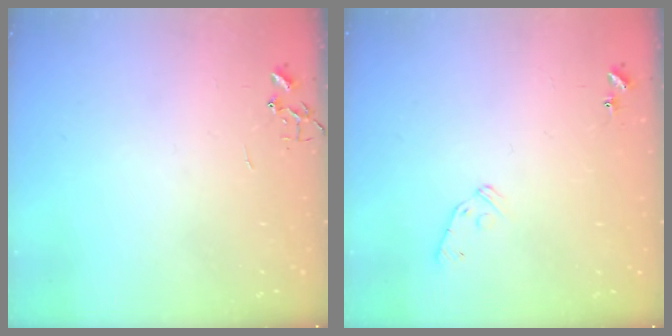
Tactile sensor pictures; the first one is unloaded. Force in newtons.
{"total": 8.0, "press": 7.9, "slide": 0.7}